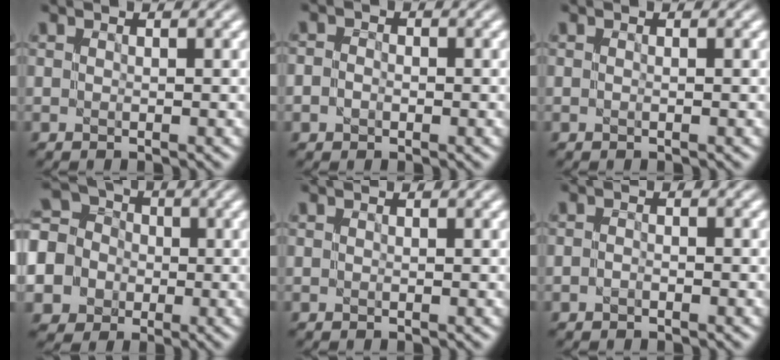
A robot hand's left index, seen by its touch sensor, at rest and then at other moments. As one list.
[{"total": 1.9, "force": [-0.3, 1.6, 1.0], "torque": [-0.006, 0.002, -0.015]}, {"total": 0.0}, {"total": 11.6, "force": [-3.6, 10.5, 3.5], "torque": [-0.116, -0.012, -0.082]}, {"total": 0.0}, {"total": 0.9, "force": [-0.5, 0.5, 0.5], "torque": [-0.010, -0.001, -0.013]}]